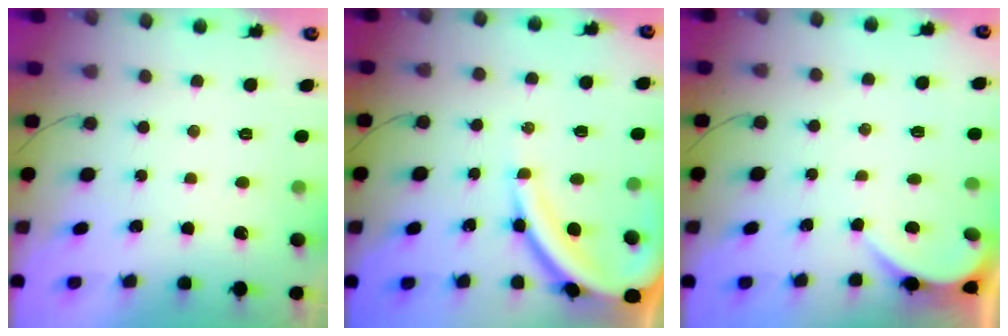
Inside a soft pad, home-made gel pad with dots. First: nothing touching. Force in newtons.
{"total": 11.4, "press": 11.3, "slide": 1.3}
{"total": 2.3, "press": 2.3, "slide": 0.2}